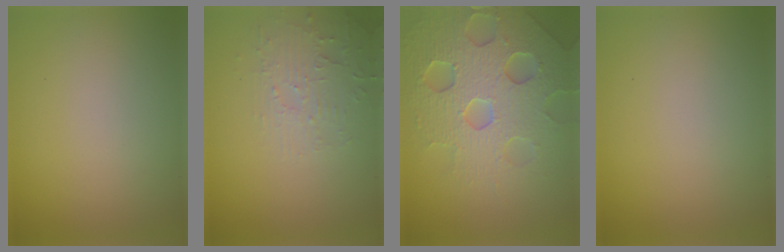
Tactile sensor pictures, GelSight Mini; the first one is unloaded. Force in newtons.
{"total": 2.8, "press": 2.7, "slide": 0.6}
{"total": 7.3, "press": 7.1, "slide": 1.5}
{"total": 0.0}